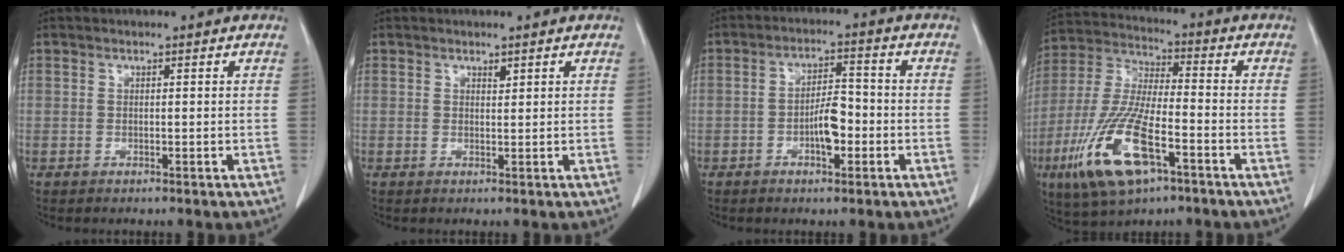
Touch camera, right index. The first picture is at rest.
{"total": 0.7, "force": [0.5, 0.2, 0.4], "torque": [-0.006, -0.005, 0.008]}
{"total": 5.3, "force": [-1.6, 1.9, 4.7], "torque": [-0.080, 0.012, -0.025]}
{"total": 16.0, "force": [-7.3, 4.3, 13.6], "torque": [-0.297, -0.021, -0.131]}